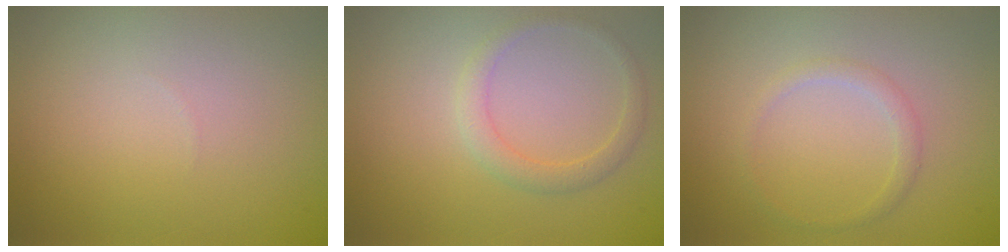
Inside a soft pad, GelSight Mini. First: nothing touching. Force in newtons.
{"total": 1.8, "press": 1.8, "slide": 0.0}
{"total": 1.2, "press": 1.2, "slide": 0.1}